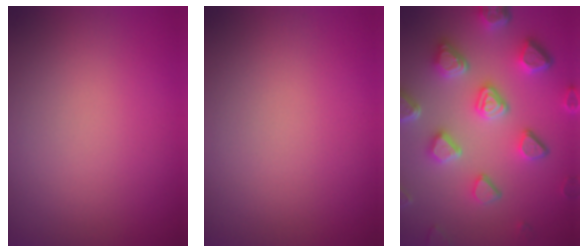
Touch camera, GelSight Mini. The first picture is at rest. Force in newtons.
{"total": 0.0}
{"total": 6.7, "press": 5.4, "slide": 4.0}